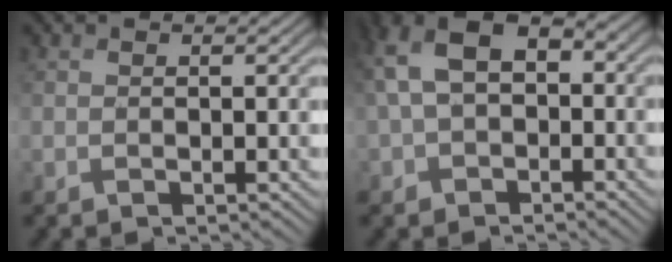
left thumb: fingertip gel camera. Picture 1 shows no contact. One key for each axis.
{"total": 9.7, "fx": 0.1, "fy": 6.8, "fz": 6.9, "tx": -0.166, "ty": 0.004, "tz": -0.004}